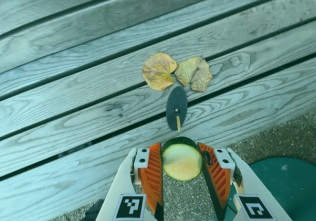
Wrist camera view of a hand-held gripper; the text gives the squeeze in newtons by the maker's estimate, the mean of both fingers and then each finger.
{"total": 9.7, "left": 9.2, "right": 10.1}